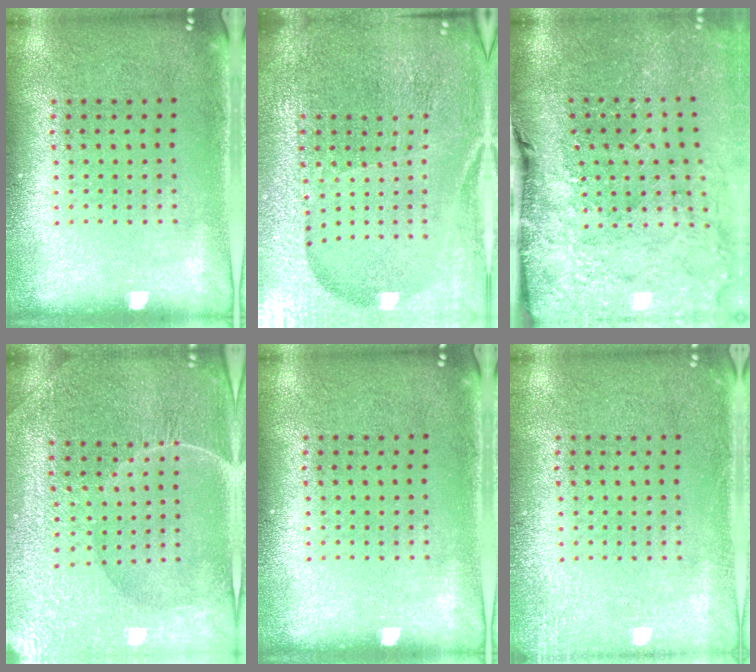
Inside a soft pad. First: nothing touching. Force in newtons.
{"total": 5.2, "press": 4.8, "slide": 2.0}
{"total": 4.6, "press": 3.6, "slide": 2.9}
{"total": 4.7, "press": 4.5, "slide": 1.4}
{"total": 0.0}
{"total": 1.5, "press": 1.5, "slide": 0.3}